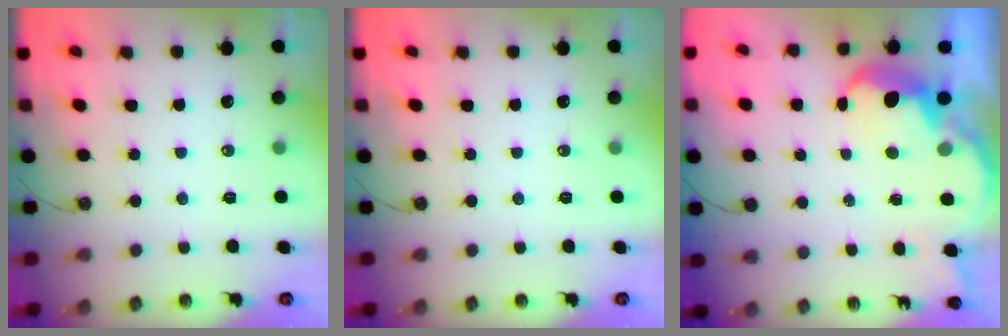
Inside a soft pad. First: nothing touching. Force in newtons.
{"total": 0.0}
{"total": 5.3, "press": 5.3, "slide": 0.5}